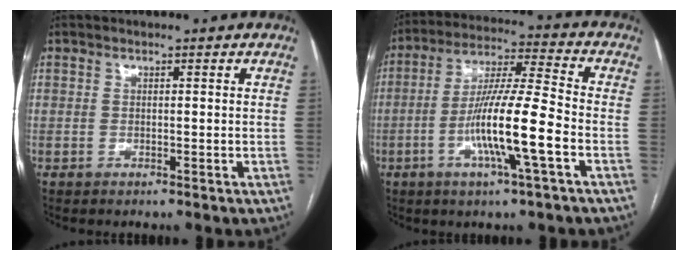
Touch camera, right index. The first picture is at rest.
{"total": 12.9, "force": [-4.0, 0.1, 12.3], "torque": [-0.226, -0.002, -0.077]}